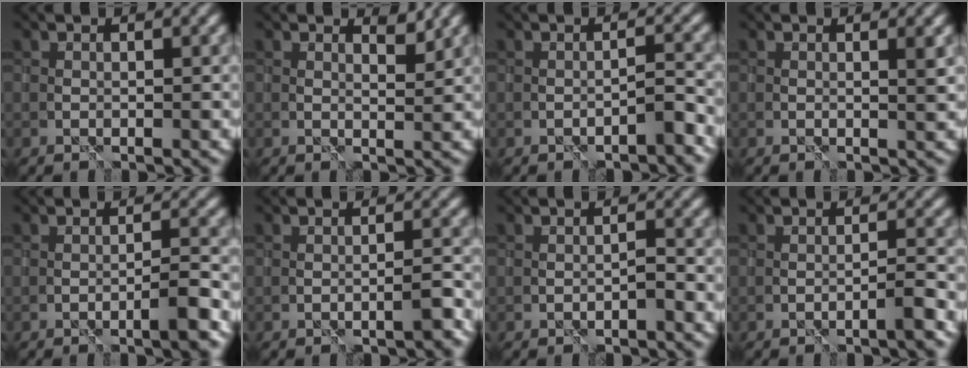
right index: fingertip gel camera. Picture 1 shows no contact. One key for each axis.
{"total": 1.3, "fx": 1.1, "fy": 0.3, "fz": 0.6, "tx": -0.006, "ty": -0.005, "tz": 0.020}
{"total": 2.1, "fx": -1.4, "fy": 0.2, "fz": 1.5, "tx": -0.022, "ty": 0.006, "tz": -0.023}
{"total": 1.3, "fx": 0.3, "fy": 0.3, "fz": 1.2, "tx": -0.013, "ty": -0.002, "tz": 0.005}
{"total": 2.5, "fx": -1.3, "fy": 0.2, "fz": 2.1, "tx": -0.029, "ty": 0.008, "tz": -0.024}
{"total": 2.0, "fx": -1.1, "fy": 0.2, "fz": 1.7, "tx": -0.027, "ty": 0.004, "tz": -0.017}
{"total": 1.0, "fx": -0.7, "fy": 0.1, "fz": 0.7, "tx": -0.012, "ty": 0.003, "tz": -0.012}
{"total": 1.8, "fx": -1.0, "fy": 0.1, "fz": 1.4, "tx": -0.017, "ty": 0.007, "tz": -0.021}